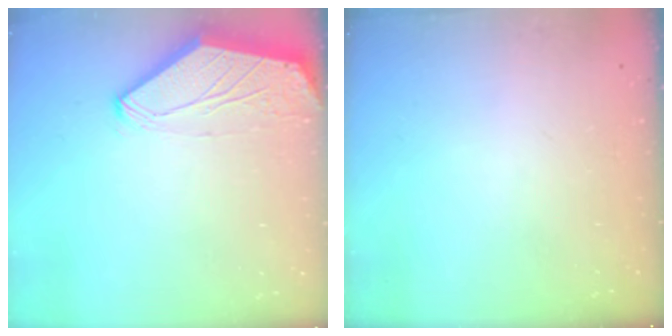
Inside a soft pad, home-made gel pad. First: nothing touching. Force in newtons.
{"total": 0.0}